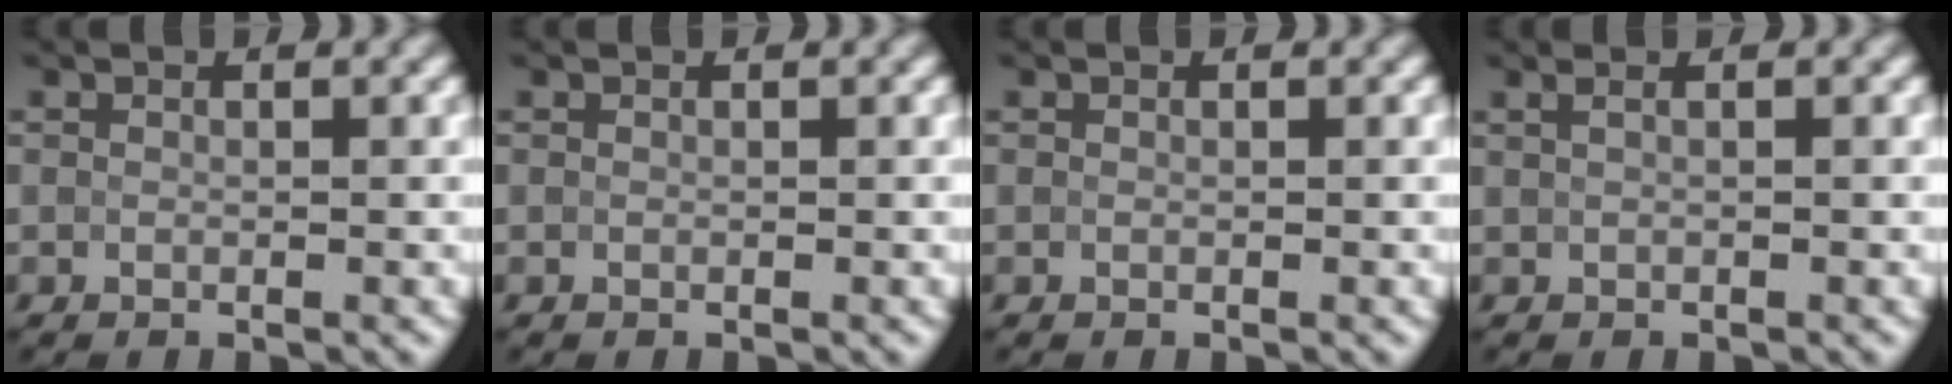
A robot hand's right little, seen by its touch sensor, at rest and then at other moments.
{"total": 0.0}
{"total": 0.0}
{"total": 1.8, "force": [0.8, 1.0, 1.3], "torque": [-0.013, 0.005, -0.006]}